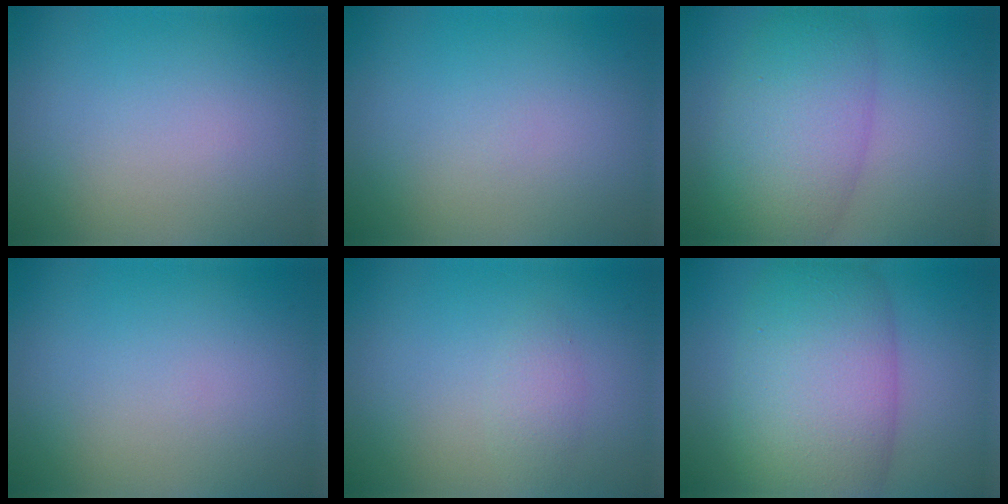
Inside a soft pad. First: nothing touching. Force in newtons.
{"total": 0.0}
{"total": 7.4, "press": 7.4, "slide": 0.2}
{"total": 0.0}
{"total": 1.3, "press": 1.3, "slide": 0.1}
{"total": 10.7, "press": 10.7, "slide": 0.3}